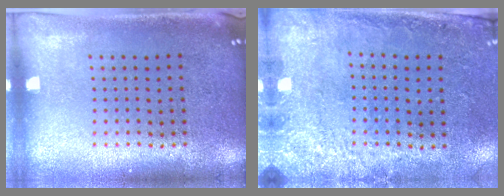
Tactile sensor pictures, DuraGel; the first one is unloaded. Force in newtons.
{"total": 2.8, "press": 2.0, "slide": 1.9}